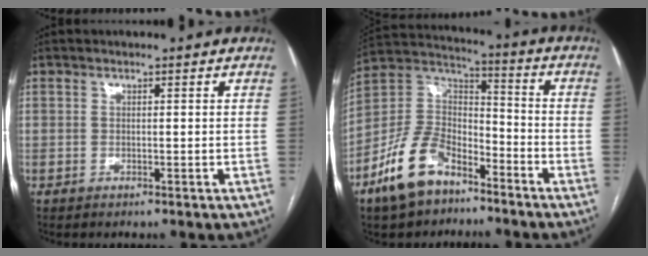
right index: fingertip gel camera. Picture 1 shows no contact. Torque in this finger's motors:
{"motor_torque": [0.62, -0.55, 0.24, -0.05]}